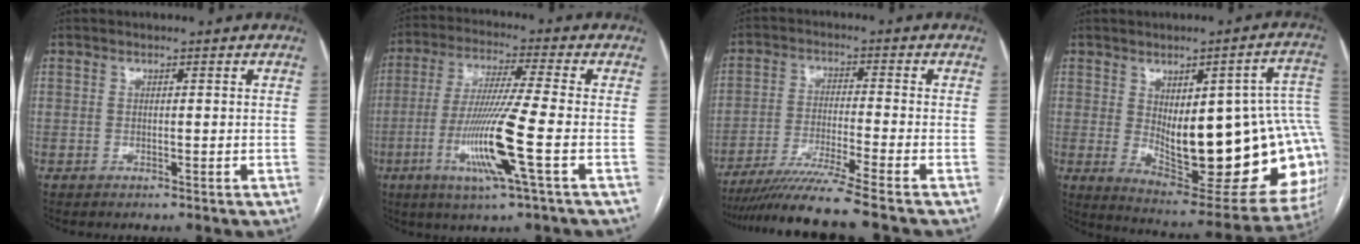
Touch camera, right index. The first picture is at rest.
{"total": 12.6, "force": [-3.7, -1.0, 12.0], "torque": [-0.242, -0.020, -0.076]}
{"total": 11.7, "force": [-9.8, -2.5, 6.0], "torque": [-0.091, -0.032, -0.165]}
{"total": 26.8, "force": [-0.6, 8.5, 25.4], "torque": [-0.259, 0.012, 0.020]}